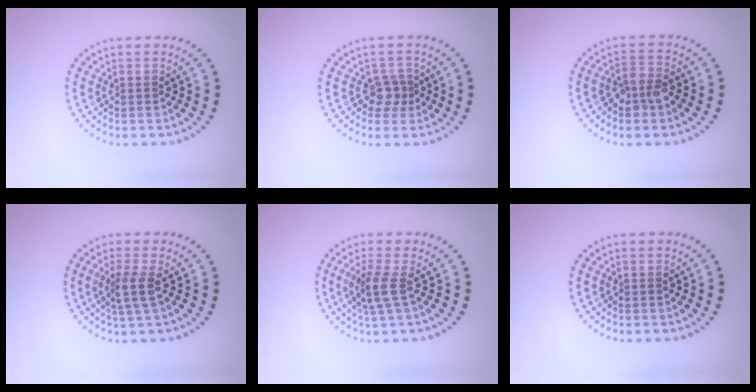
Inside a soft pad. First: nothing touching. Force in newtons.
{"total": 1.9, "press": 1.6, "slide": 1.1}
{"total": 2.7, "press": 2.4, "slide": 1.2}
{"total": 2.4, "press": 1.9, "slide": 1.5}
{"total": 2.7, "press": 2.0, "slide": 1.8}
{"total": 0.0}